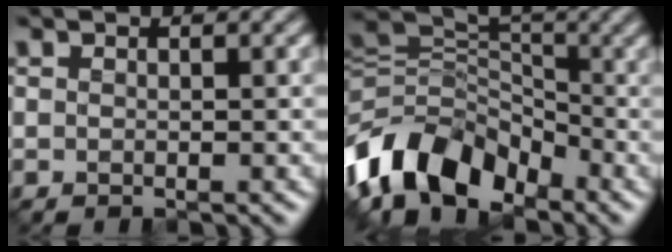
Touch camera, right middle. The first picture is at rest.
{"total": 8.9, "force": [-5.1, 5.5, 4.7], "torque": [-0.085, 0.000, -0.110]}